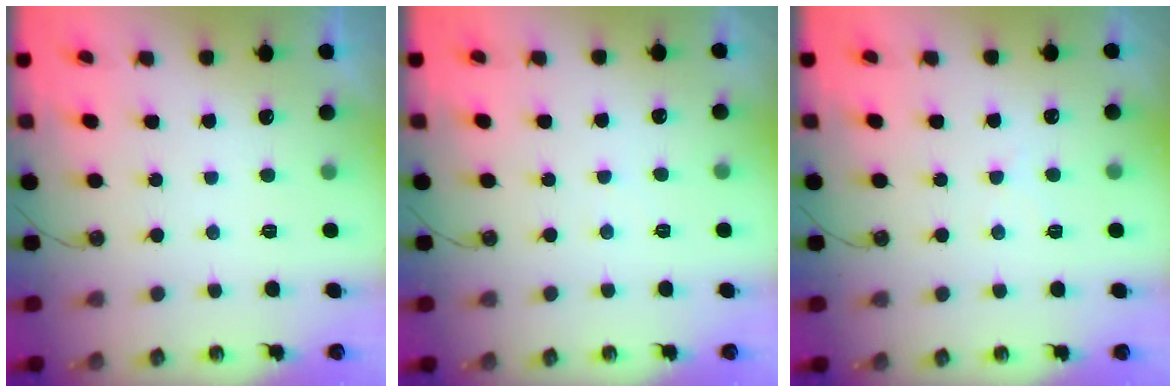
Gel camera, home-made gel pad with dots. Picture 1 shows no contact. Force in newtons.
{"total": 2.5, "press": 2.4, "slide": 0.4}
{"total": 6.0, "press": 6.0, "slide": 0.9}